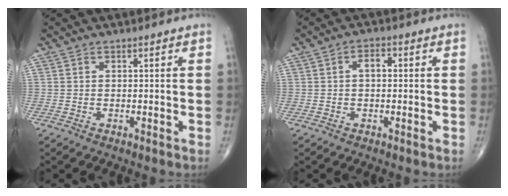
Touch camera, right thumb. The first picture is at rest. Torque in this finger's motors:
{"motor_torque": [0.09, 0.87, 0.17, -0.06, -0.01]}